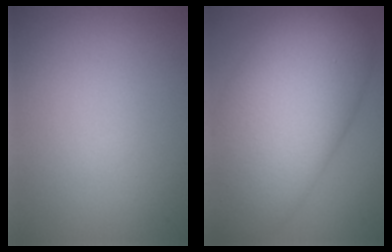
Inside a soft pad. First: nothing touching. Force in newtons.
{"total": 15.7, "press": 15.6, "slide": 0.7}